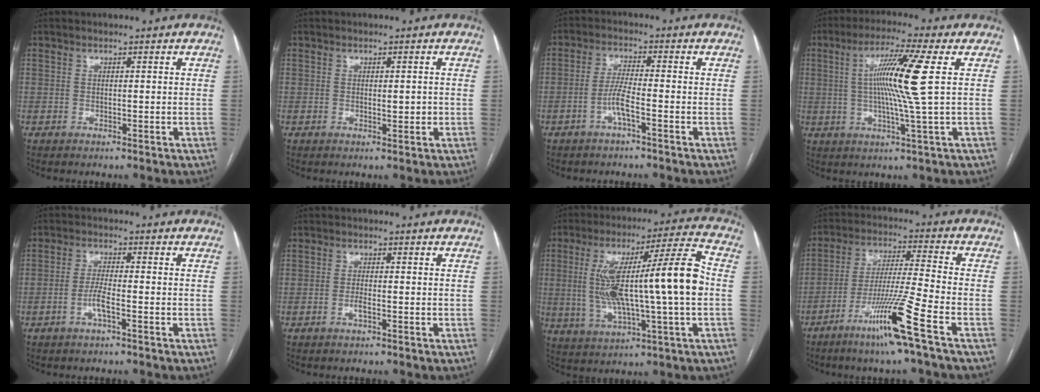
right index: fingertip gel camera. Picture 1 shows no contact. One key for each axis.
{"total": 1.6, "fx": -0.1, "fy": 0.4, "fz": 1.5, "tx": -0.024, "ty": -0.002, "tz": -0.001}
{"total": 4.0, "fx": -1.9, "fy": 0.1, "fz": 3.6, "tx": -0.073, "ty": 0.006, "tz": -0.039}
{"total": 10.9, "fx": 1.5, "fy": -1.8, "fz": 10.6, "tx": -0.195, "ty": 0.000, "tz": 0.025}
{"total": 2.5, "fx": -1.2, "fy": 0.0, "fz": 2.2, "tx": -0.043, "ty": 0.000, "tz": -0.028}
{"total": 1.2, "fx": -0.6, "fy": 0.0, "fz": 1.0, "tx": -0.018, "ty": 0.001, "tz": -0.014}
{"total": 18.8, "fx": 0.2, "fy": 1.3, "fz": 18.8, "tx": -0.335, "ty": 0.026, "tz": 0.003}
{"total": 12.9, "fx": -6.9, "fy": -2.1, "fz": 10.6, "tx": -0.202, "ty": -0.030, "tz": -0.132}